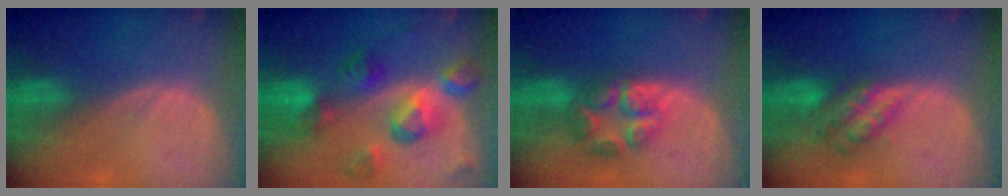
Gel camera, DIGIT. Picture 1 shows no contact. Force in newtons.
{"total": 10.4, "press": 9.3, "slide": 4.6}
{"total": 6.5, "press": 6.5, "slide": 0.1}
{"total": 6.1, "press": 5.3, "slide": 3.0}